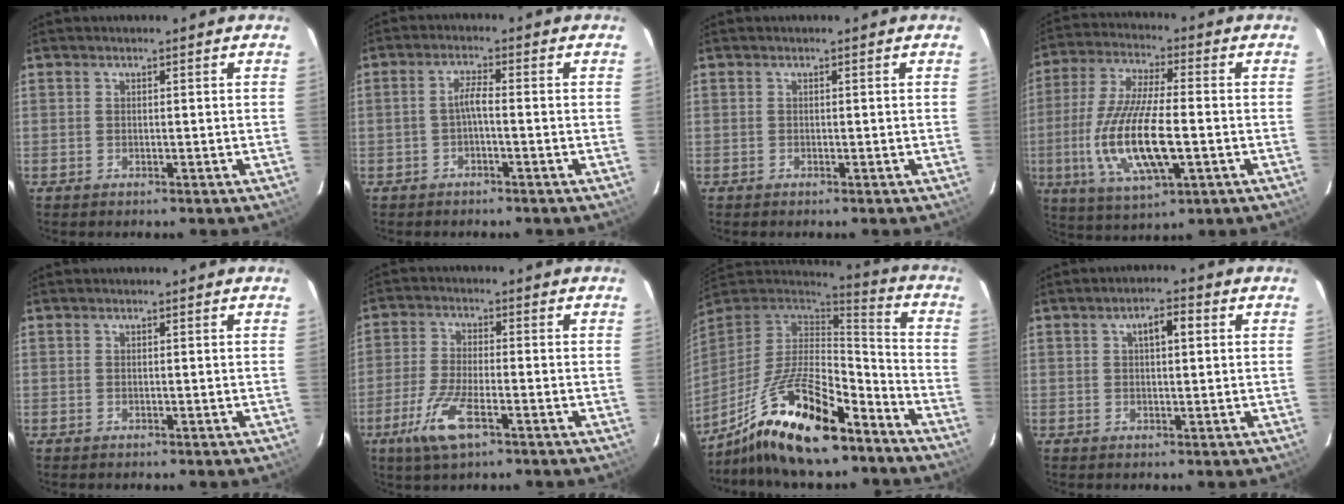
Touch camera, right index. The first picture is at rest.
{"total": 2.5, "force": [-1.0, 0.3, 2.2], "torque": [-0.048, 0.007, -0.018]}
{"total": 0.0}
{"total": 16.3, "force": [-3.5, 4.6, 15.3], "torque": [-0.316, -0.015, -0.064]}
{"total": 0.0}
{"total": 8.8, "force": [-4.5, 2.3, 7.1], "torque": [-0.161, -0.013, -0.089]}
{"total": 21.4, "force": [-14.2, 7.2, 14.3], "torque": [-0.281, -0.018, -0.245]}
{"total": 3.8, "force": [1.2, 1.5, 3.3], "torque": [-0.054, 0.013, 0.020]}